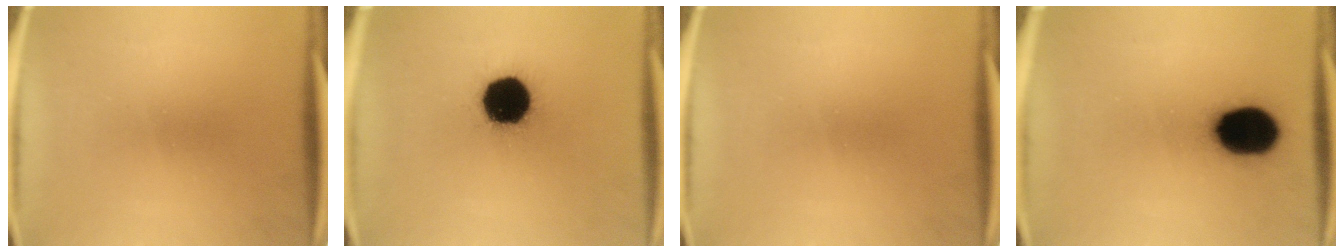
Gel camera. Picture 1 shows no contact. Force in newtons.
{"total": 19.2}
{"total": 0.0}
{"total": 15.6}